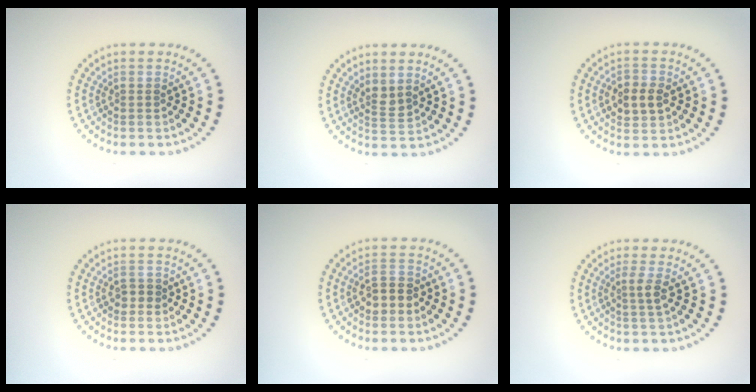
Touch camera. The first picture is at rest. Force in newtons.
{"total": 1.5, "press": 1.2, "slide": 0.9}
{"total": 2.6, "press": 2.6, "slide": 0.3}
{"total": 1.2, "press": 1.1, "slide": 0.4}
{"total": 2.5, "press": 2.5, "slide": 0.3}
{"total": 1.5, "press": 1.0, "slide": 1.1}